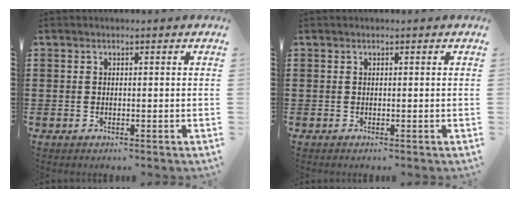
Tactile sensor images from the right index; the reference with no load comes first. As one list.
[{"total": 0.0}]